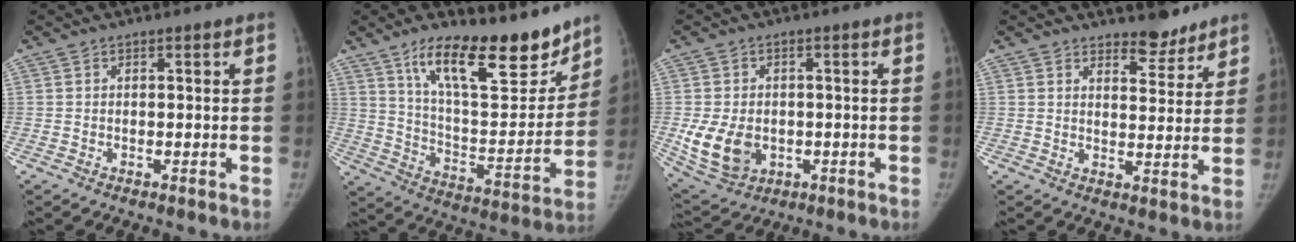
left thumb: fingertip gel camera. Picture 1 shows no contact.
{"total": 22.5, "force": [15.7, 8.0, 14.0], "torque": [-0.166, -0.084, 0.258]}
{"total": 10.1, "force": [-1.4, 7.6, 6.6], "torque": [-0.112, -0.004, -0.006]}
{"total": 5.7, "force": [4.9, 2.2, 1.7], "torque": [0.002, -0.040, 0.077]}